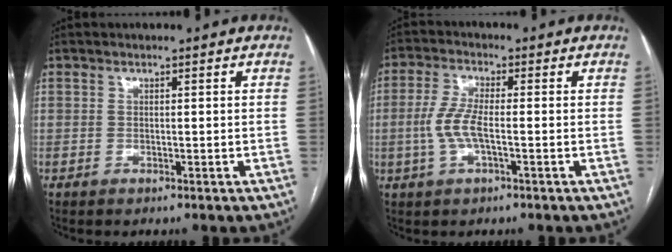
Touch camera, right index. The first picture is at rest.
{"total": 5.5, "force": [-1.0, 1.3, 5.3], "torque": [-0.125, 0.004, -0.022]}